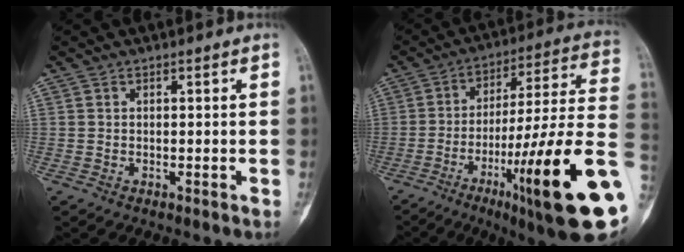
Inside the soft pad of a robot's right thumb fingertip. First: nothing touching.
{"total": 26.6, "force": [-8.6, 3.0, 25.0], "torque": [-0.345, 0.025, -0.124]}